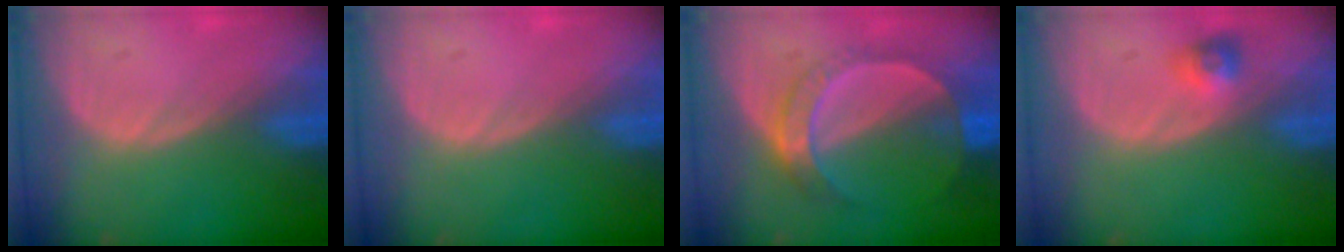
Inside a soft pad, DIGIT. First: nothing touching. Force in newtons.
{"total": 0.0}
{"total": 7.3, "press": 6.4, "slide": 3.4}
{"total": 2.9, "press": 2.6, "slide": 1.2}